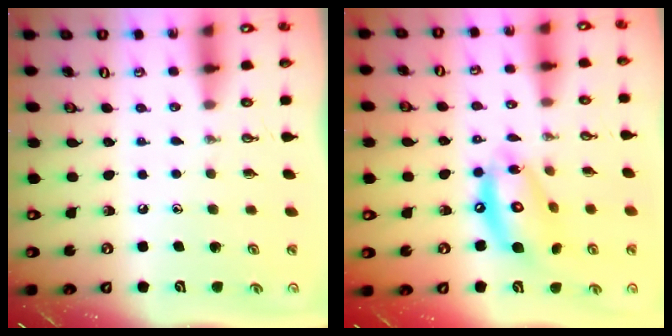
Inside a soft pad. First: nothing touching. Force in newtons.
{"total": 14.3, "press": 14.2, "slide": 1.2}